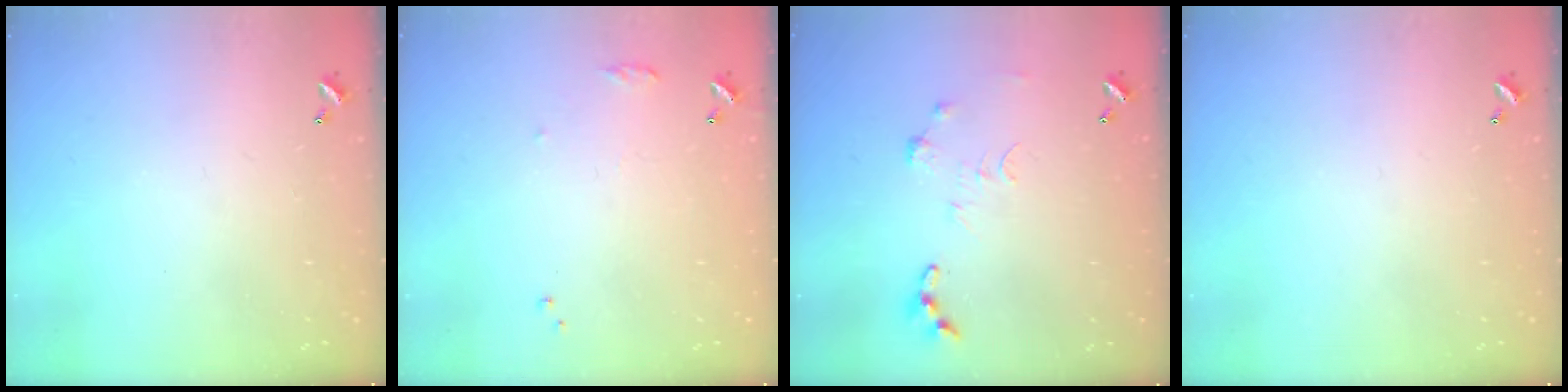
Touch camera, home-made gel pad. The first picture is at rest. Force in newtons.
{"total": 6.9, "press": 6.9, "slide": 0.9}
{"total": 0.7, "press": 0.7, "slide": 0.1}
{"total": 0.0}